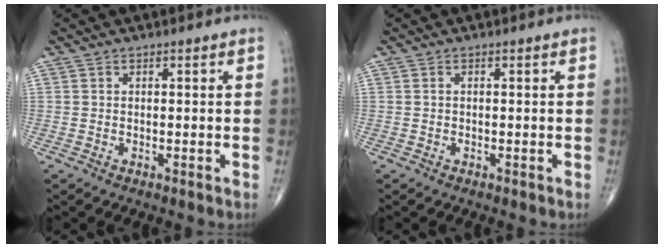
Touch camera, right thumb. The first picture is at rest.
{"total": 0.0}